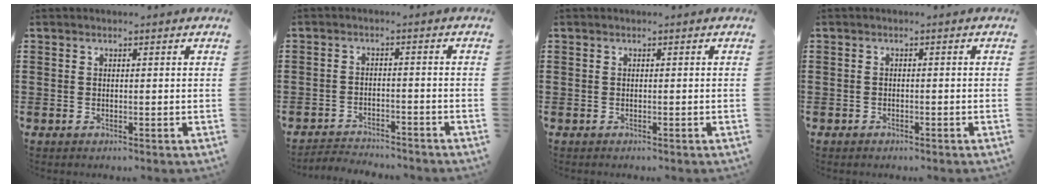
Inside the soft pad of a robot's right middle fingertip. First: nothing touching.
{"total": 3.0, "force": [-3.0, 0.3, 0.1], "torque": [-0.008, -0.001, -0.065]}
{"total": 0.0}
{"total": 0.6, "force": [-0.6, 0.3, 0.1], "torque": [-0.003, 0.000, -0.013]}